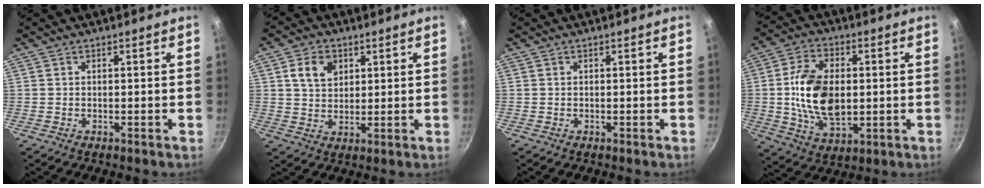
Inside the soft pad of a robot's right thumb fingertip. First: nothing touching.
{"total": 6.7, "force": [2.5, 5.0, 3.8], "torque": [-0.049, -0.003, 0.043]}
{"total": 0.0}
{"total": 14.8, "force": [0.3, 9.2, 11.6], "torque": [-0.194, 0.001, 0.006]}